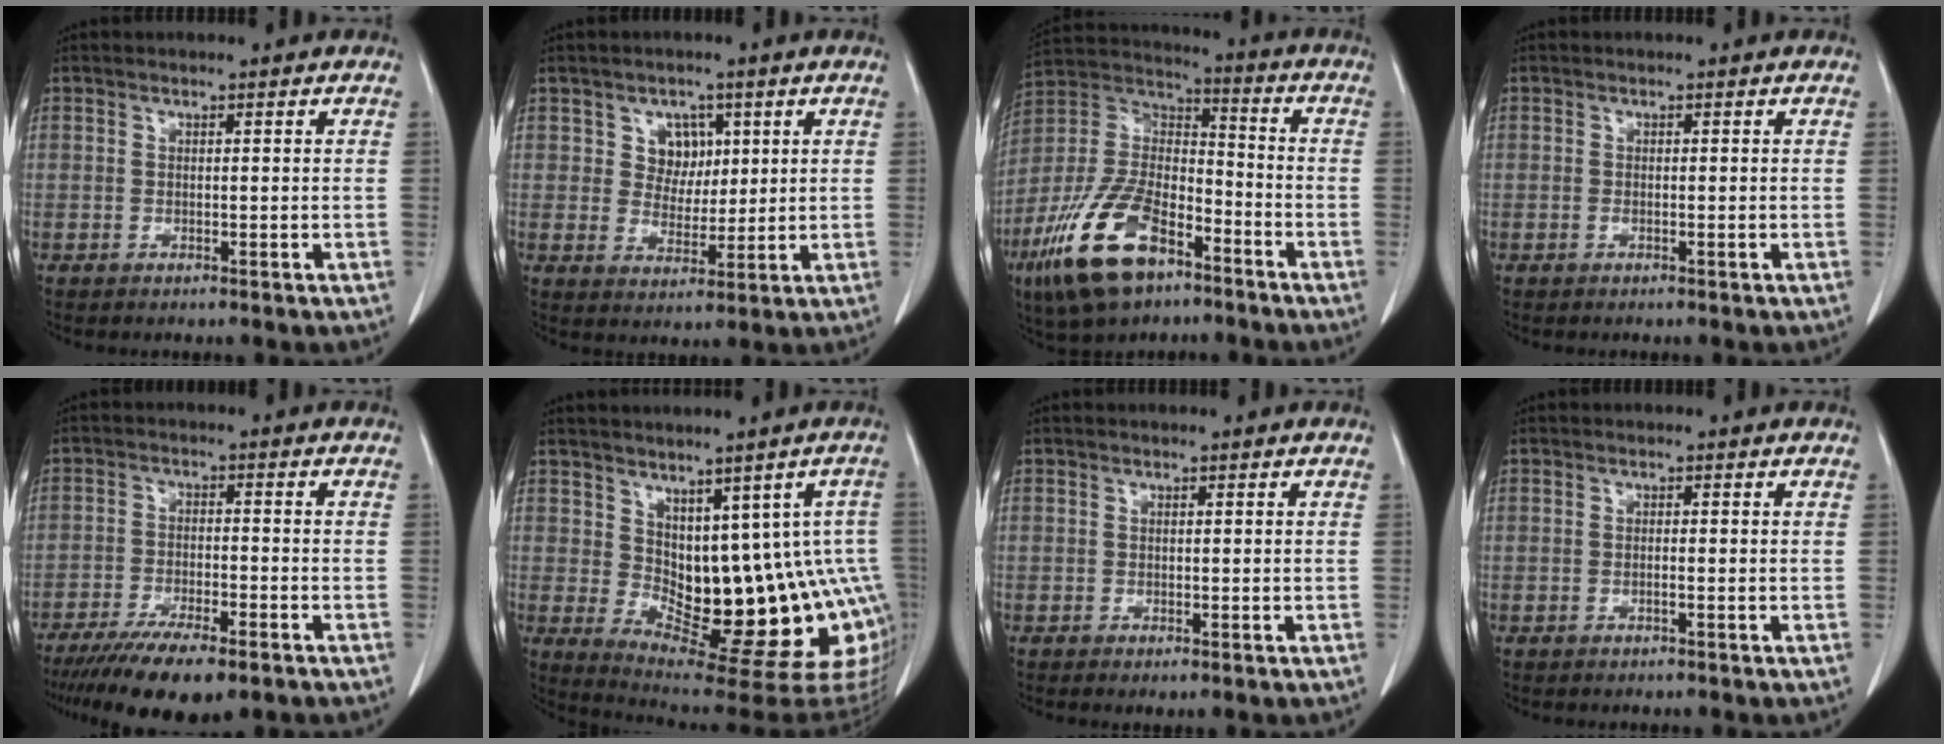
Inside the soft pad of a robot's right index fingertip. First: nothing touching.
{"total": 4.6, "force": [1.8, 4.0, 1.6], "torque": [-0.020, 0.007, 0.034]}
{"total": 17.6, "force": [-10.0, 7.7, 12.3], "torque": [-0.258, -0.002, -0.186]}
{"total": 0.6, "force": [-0.2, 0.1, 0.6], "torque": [-0.011, -0.001, -0.001]}
{"total": 12.2, "force": [-8.9, 2.6, 7.9], "torque": [-0.126, -0.024, -0.140]}
{"total": 16.1, "force": [-1.0, 7.1, 14.4], "torque": [-0.142, 0.012, 0.008]}
{"total": 0.6, "force": [-0.3, 0.1, 0.5], "torque": [-0.009, -0.004, -0.002]}
{"total": 0.6, "force": [-0.2, -0.1, 0.5], "torque": [-0.010, 0.000, -0.002]}